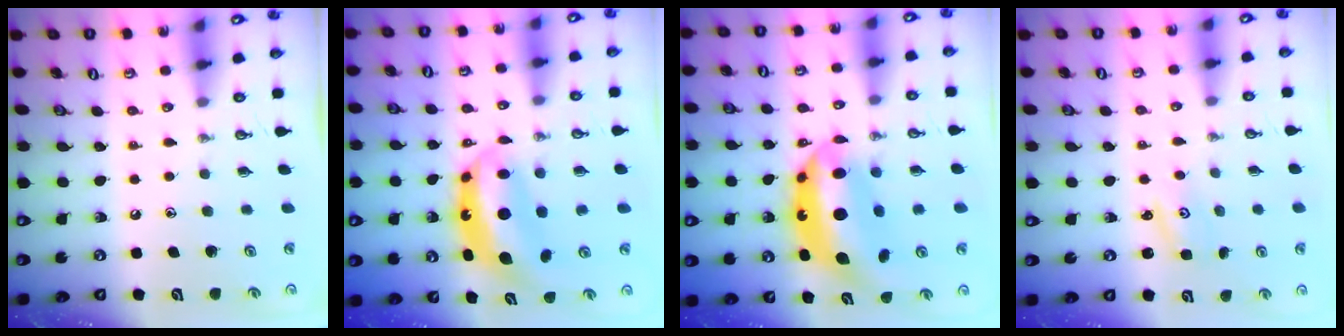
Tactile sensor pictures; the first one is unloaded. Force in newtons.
{"total": 7.9, "press": 7.9, "slide": 0.5}
{"total": 16.6, "press": 16.6, "slide": 1.3}
{"total": 1.6, "press": 1.6, "slide": 0.3}